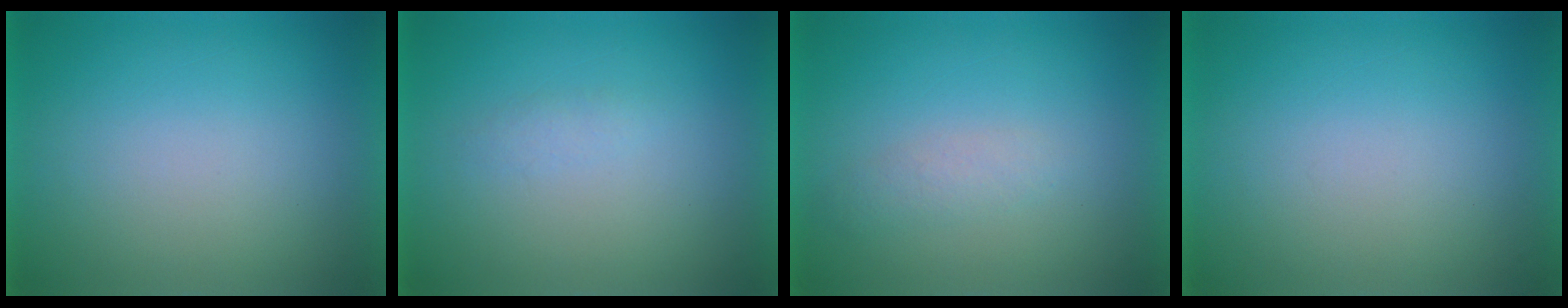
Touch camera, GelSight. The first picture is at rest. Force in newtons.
{"total": 1.2}
{"total": 1.9}
{"total": 0.0}